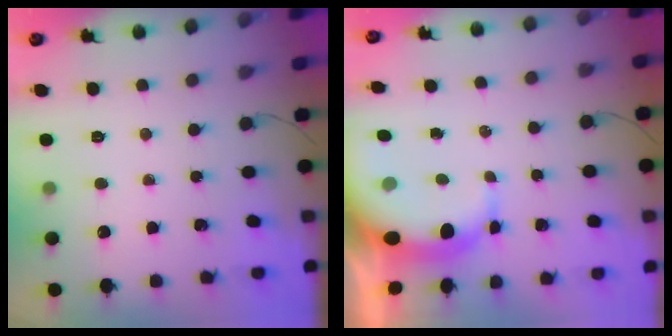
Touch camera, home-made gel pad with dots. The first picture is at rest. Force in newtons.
{"total": 7.5, "press": 7.4, "slide": 1.3}